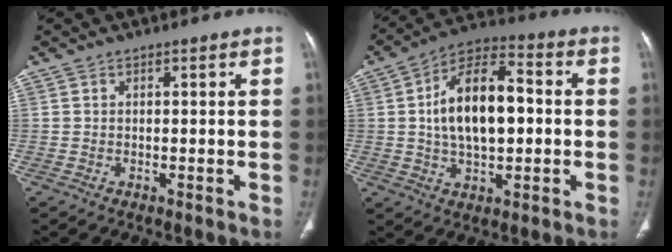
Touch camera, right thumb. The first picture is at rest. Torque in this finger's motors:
{"motor_torque": [-0.26, 0.82, 0.50, 0.37, 0.36]}